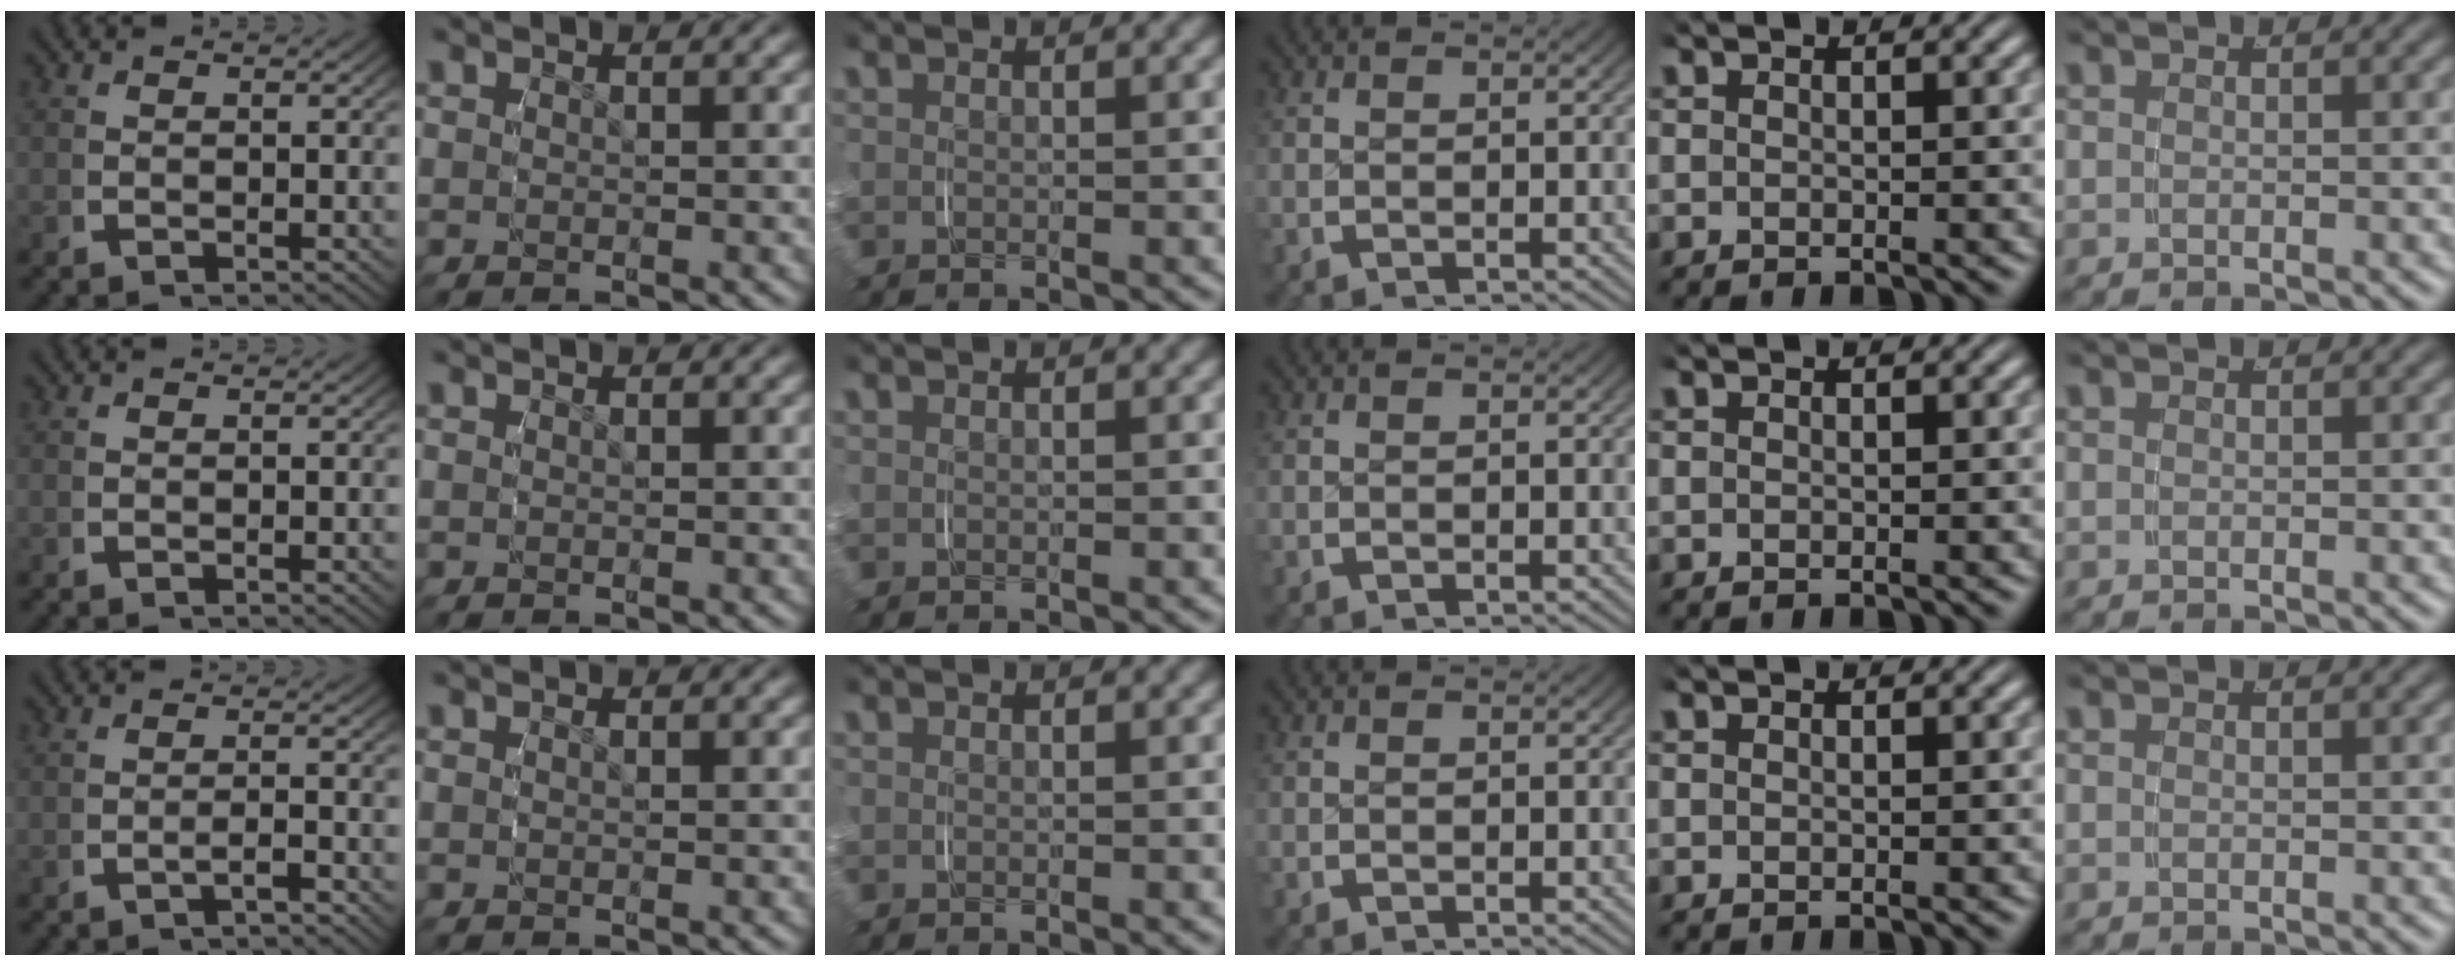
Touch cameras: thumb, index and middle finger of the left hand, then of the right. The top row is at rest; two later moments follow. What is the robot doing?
{"motion": "grasp_and_lifting", "object": "paper"}